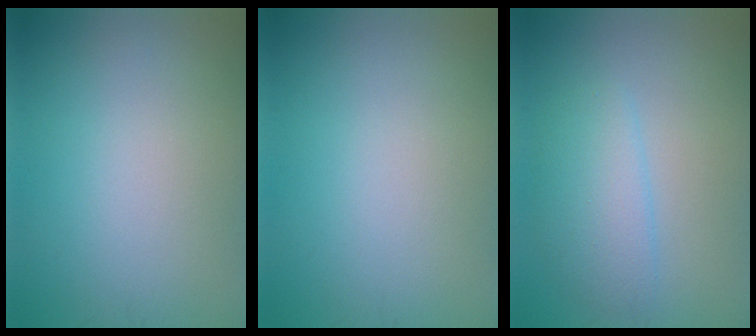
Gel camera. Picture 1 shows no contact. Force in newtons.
{"total": 0.0}
{"total": 3.1, "press": 3.1, "slide": 0.1}